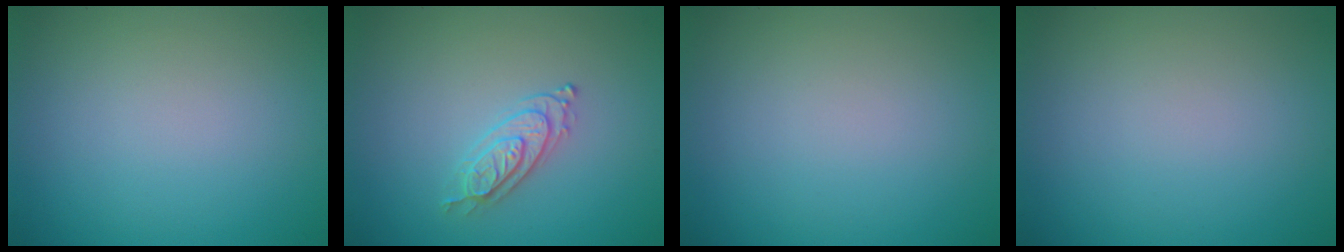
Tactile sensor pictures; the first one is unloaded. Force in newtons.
{"total": 2.2, "press": 2.1, "slide": 0.6}
{"total": 0.0}
{"total": 0.0}